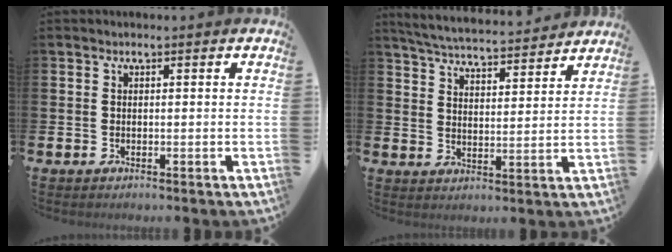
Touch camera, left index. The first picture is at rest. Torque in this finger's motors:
{"motor_torque": [0.65, -0.74, 0.12, 0.05]}